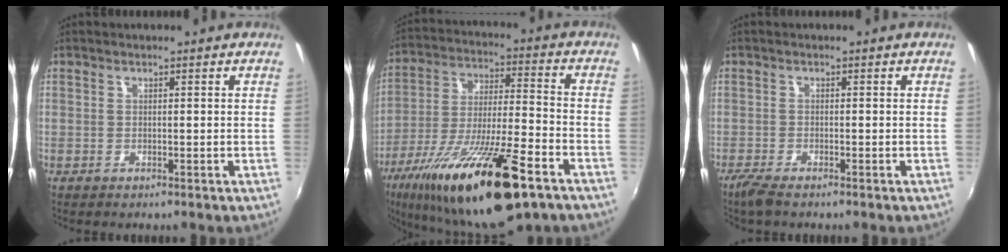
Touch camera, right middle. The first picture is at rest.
{"total": 25.1, "force": [-15.9, 5.1, 18.7], "torque": [-0.350, -0.052, -0.269]}
{"total": 3.1, "force": [-2.4, 0.3, 1.9], "torque": [-0.048, -0.010, -0.049]}